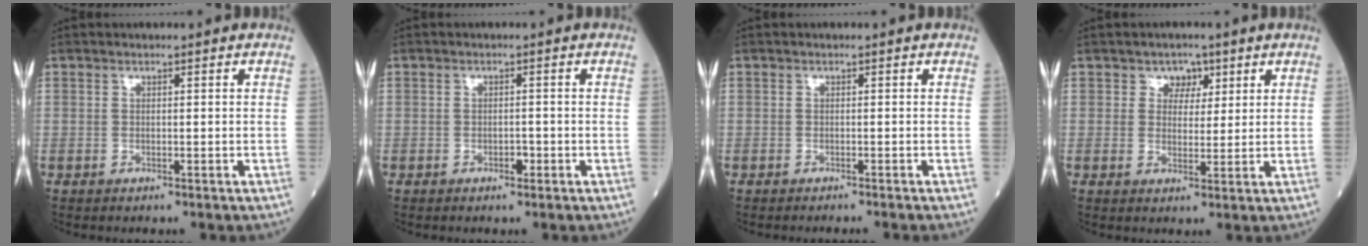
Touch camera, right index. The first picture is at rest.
{"total": 1.2, "force": [-0.7, 0.5, 0.8], "torque": [-0.013, 0.002, -0.011]}
{"total": 2.4, "force": [-2.1, -0.6, 0.9], "torque": [-0.008, 0.002, -0.027]}
{"total": 3.3, "force": [1.8, 2.6, 1.1], "torque": [-0.005, 0.002, 0.023]}